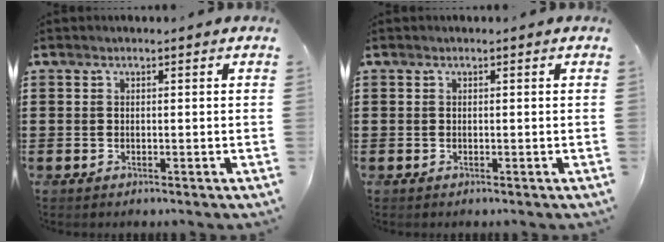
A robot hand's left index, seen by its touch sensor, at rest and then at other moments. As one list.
[{"total": 0.0}]